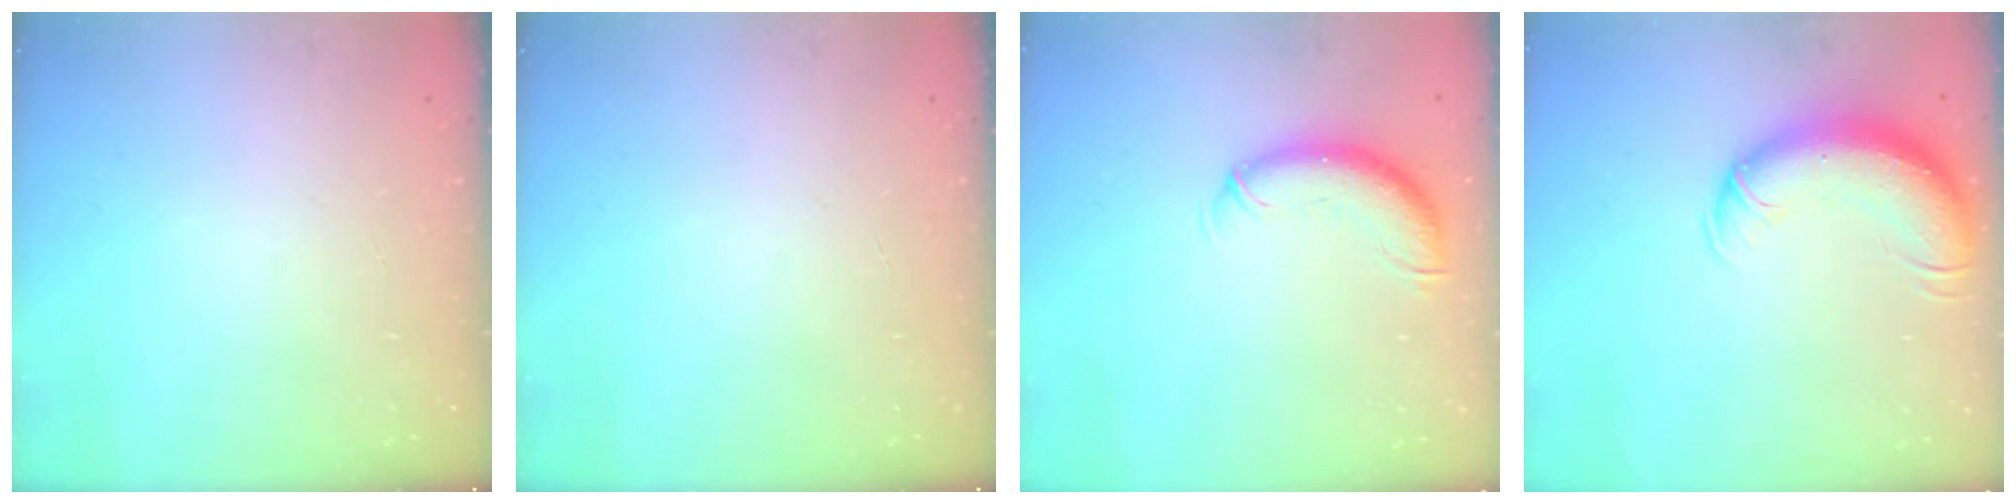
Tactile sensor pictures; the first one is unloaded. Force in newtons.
{"total": 0.0}
{"total": 10.9, "press": 10.7, "slide": 2.1}
{"total": 12.9, "press": 12.6, "slide": 2.8}